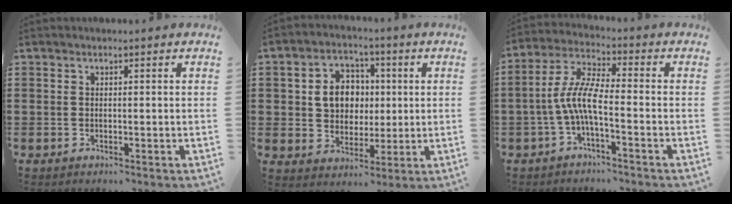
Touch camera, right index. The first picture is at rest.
{"total": 7.0, "force": [0.9, 6.0, 3.5], "torque": [-0.074, 0.016, 0.011]}
{"total": 6.9, "force": [-2.2, 1.4, 6.3], "torque": [-0.152, -0.011, -0.049]}